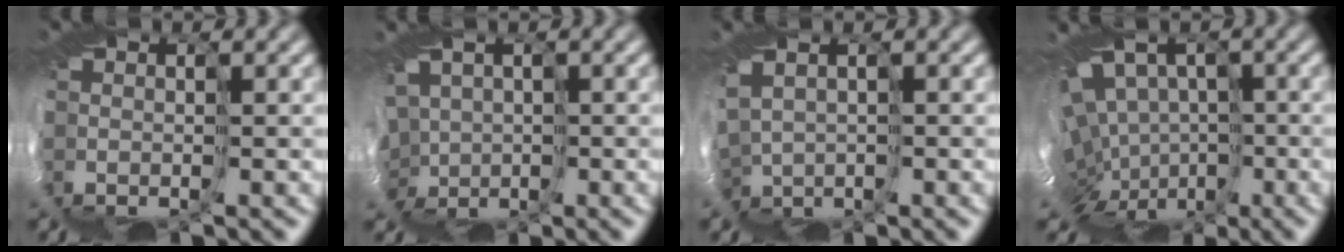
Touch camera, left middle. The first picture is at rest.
{"total": 6.3, "force": [0.4, 5.5, 3.2], "torque": [-0.095, -0.022, 0.002]}
{"total": 1.9, "force": [1.5, 1.1, -0.2], "torque": [-0.016, -0.005, 0.033]}
{"total": 11.6, "force": [-2.4, 9.3, 6.4], "torque": [-0.107, -0.012, -0.048]}